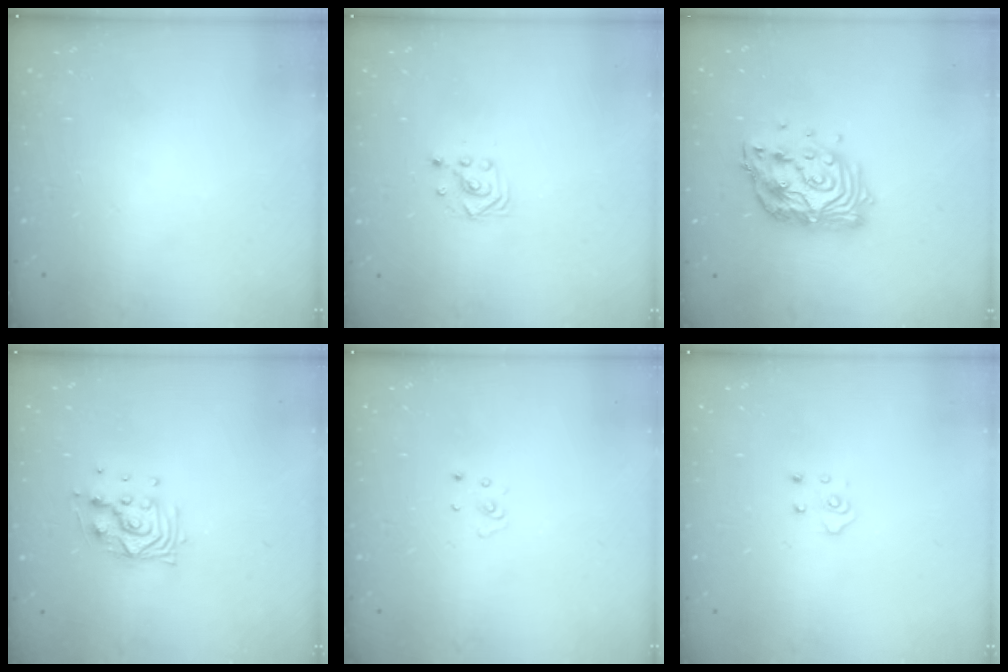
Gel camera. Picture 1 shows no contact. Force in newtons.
{"total": 3.0, "press": 3.0, "slide": 0.4}
{"total": 16.8, "press": 16.7, "slide": 1.5}
{"total": 9.5, "press": 9.5, "slide": 0.4}
{"total": 2.3, "press": 2.3, "slide": 0.2}
{"total": 4.1, "press": 4.0, "slide": 0.5}